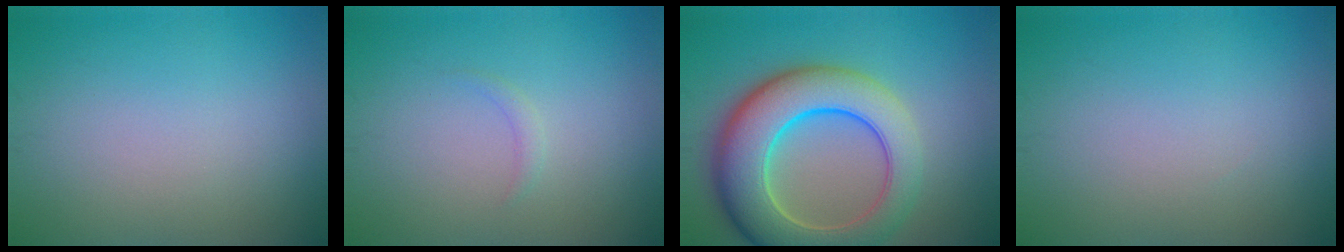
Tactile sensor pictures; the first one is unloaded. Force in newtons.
{"total": 0.7, "press": 0.7, "slide": 0.0}
{"total": 10.2, "press": 10.2, "slide": 0.3}
{"total": 0.0}